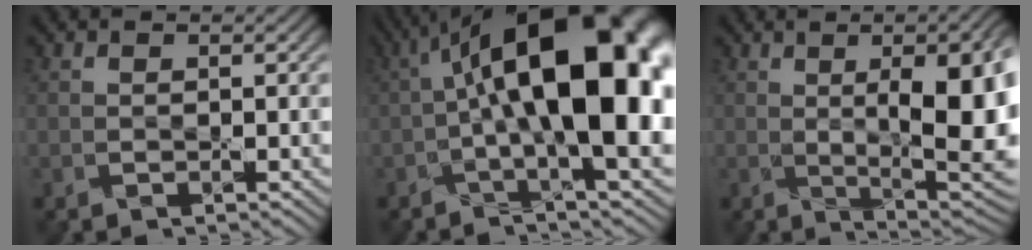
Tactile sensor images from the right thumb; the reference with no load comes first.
{"total": 19.6, "force": [0.9, 7.6, 18.0], "torque": [-0.280, 0.037, 0.008]}
{"total": 15.1, "force": [0.9, 5.3, 14.2], "torque": [-0.177, 0.010, 0.012]}